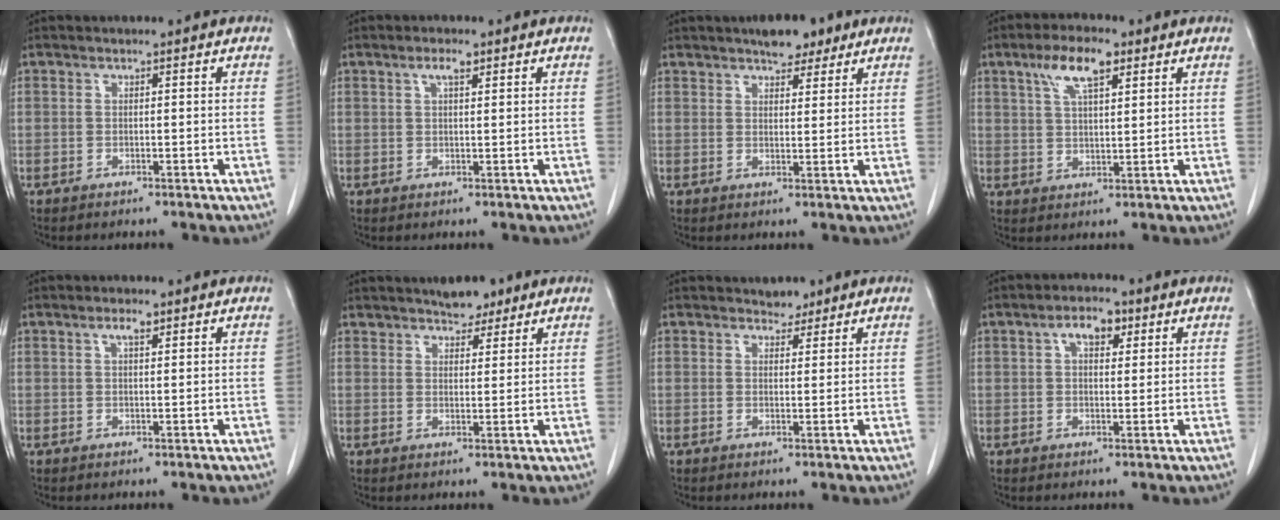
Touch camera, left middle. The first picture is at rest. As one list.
[{"total": 2.1, "force": [1.2, 0.4, 1.7], "torque": [-0.034, 0.004, 0.023]}, {"total": 5.3, "force": [4.0, 2.0, 2.8], "torque": [-0.041, 0.006, 0.062]}, {"total": 7.1, "force": [4.0, 2.1, 5.5], "torque": [-0.110, 0.012, 0.073]}, {"total": 1.8, "force": [1.1, 0.3, 1.4], "torque": [-0.028, 0.002, 0.020]}, {"total": 4.1, "force": [3.4, 1.6, 1.6], "torque": [-0.025, 0.002, 0.054]}, {"total": 2.1, "force": [1.8, 1.0, 0.3], "torque": [-0.004, -0.004, 0.027]}, {"total": 4.3, "force": [2.0, 2.0, 3.3], "torque": [-0.058, 0.012, 0.032]}]